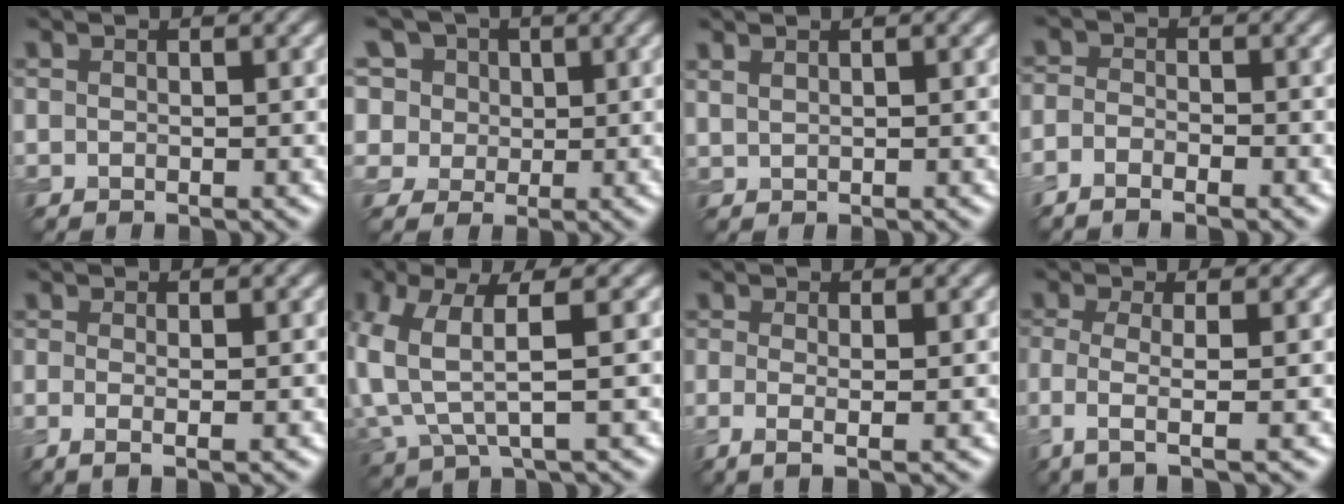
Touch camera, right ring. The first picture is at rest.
{"total": 13.0, "force": [6.7, 9.3, 6.0], "torque": [-0.147, 0.048, 0.090]}
{"total": 1.0, "force": [0.8, 0.3, 0.4], "torque": [-0.011, 0.000, 0.018]}
{"total": 2.5, "force": [-1.7, 1.0, 1.6], "torque": [-0.022, 0.002, -0.034]}
{"total": 1.8, "force": [-0.2, 0.5, 1.7], "torque": [-0.032, -0.006, -0.008]}
{"total": 6.5, "force": [0.8, 3.0, 5.7], "torque": [-0.145, -0.005, 0.017]}
{"total": 2.3, "force": [-0.2, 0.6, 2.2], "torque": [-0.041, -0.006, -0.007]}
{"total": 3.4, "force": [-0.8, 0.9, 3.2], "torque": [-0.066, -0.010, -0.022]}